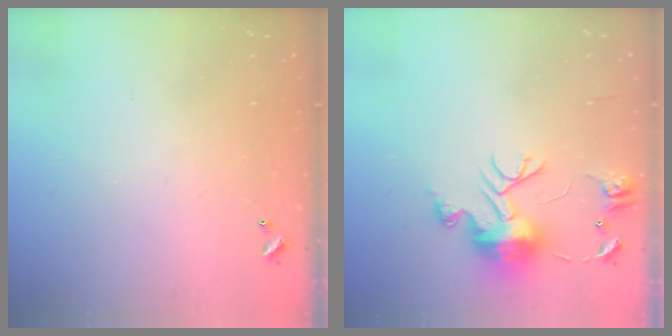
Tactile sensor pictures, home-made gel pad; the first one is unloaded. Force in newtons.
{"total": 10.8, "press": 10.8, "slide": 1.2}